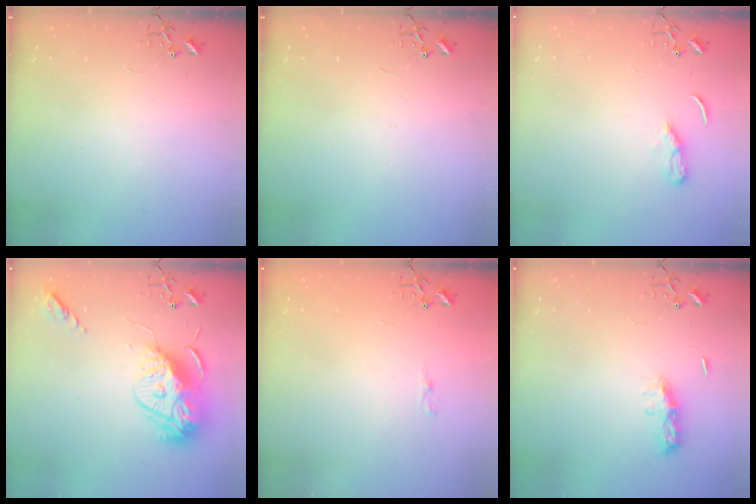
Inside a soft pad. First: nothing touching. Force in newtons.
{"total": 0.0}
{"total": 5.3, "press": 5.2, "slide": 0.7}
{"total": 15.2, "press": 15.2, "slide": 1.4}
{"total": 4.7, "press": 4.6, "slide": 0.5}
{"total": 6.7, "press": 6.6, "slide": 0.7}